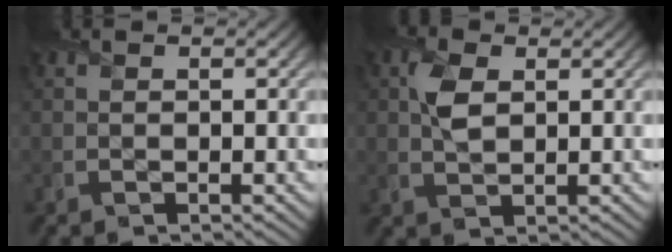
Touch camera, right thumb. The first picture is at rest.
{"total": 3.5, "force": [1.0, 2.0, 2.7], "torque": [-0.067, 0.005, 0.018]}